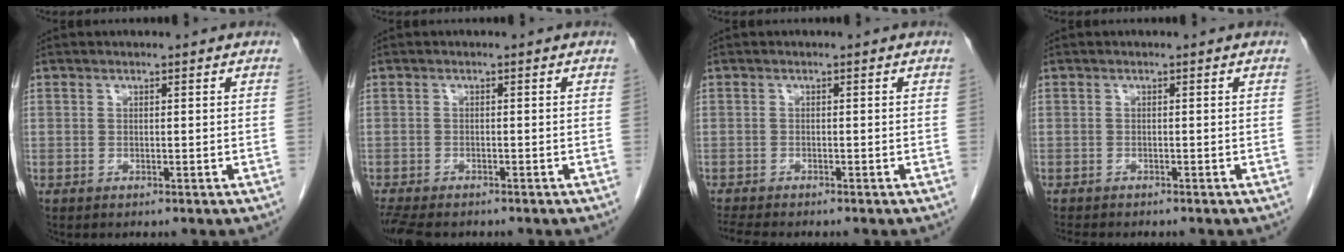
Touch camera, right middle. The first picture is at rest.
{"total": 7.6, "force": [-6.1, 2.6, 3.6], "torque": [-0.068, -0.011, -0.095]}
{"total": 4.2, "force": [-3.8, 0.3, 1.8], "torque": [-0.036, -0.015, -0.062]}
{"total": 3.6, "force": [-3.2, 0.7, 1.5], "torque": [-0.030, -0.011, -0.044]}